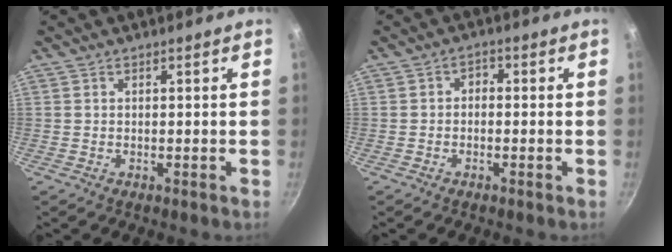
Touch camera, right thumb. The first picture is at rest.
{"total": 1.8, "force": [-0.7, 1.4, 1.0], "torque": [-0.015, 0.013, -0.016]}